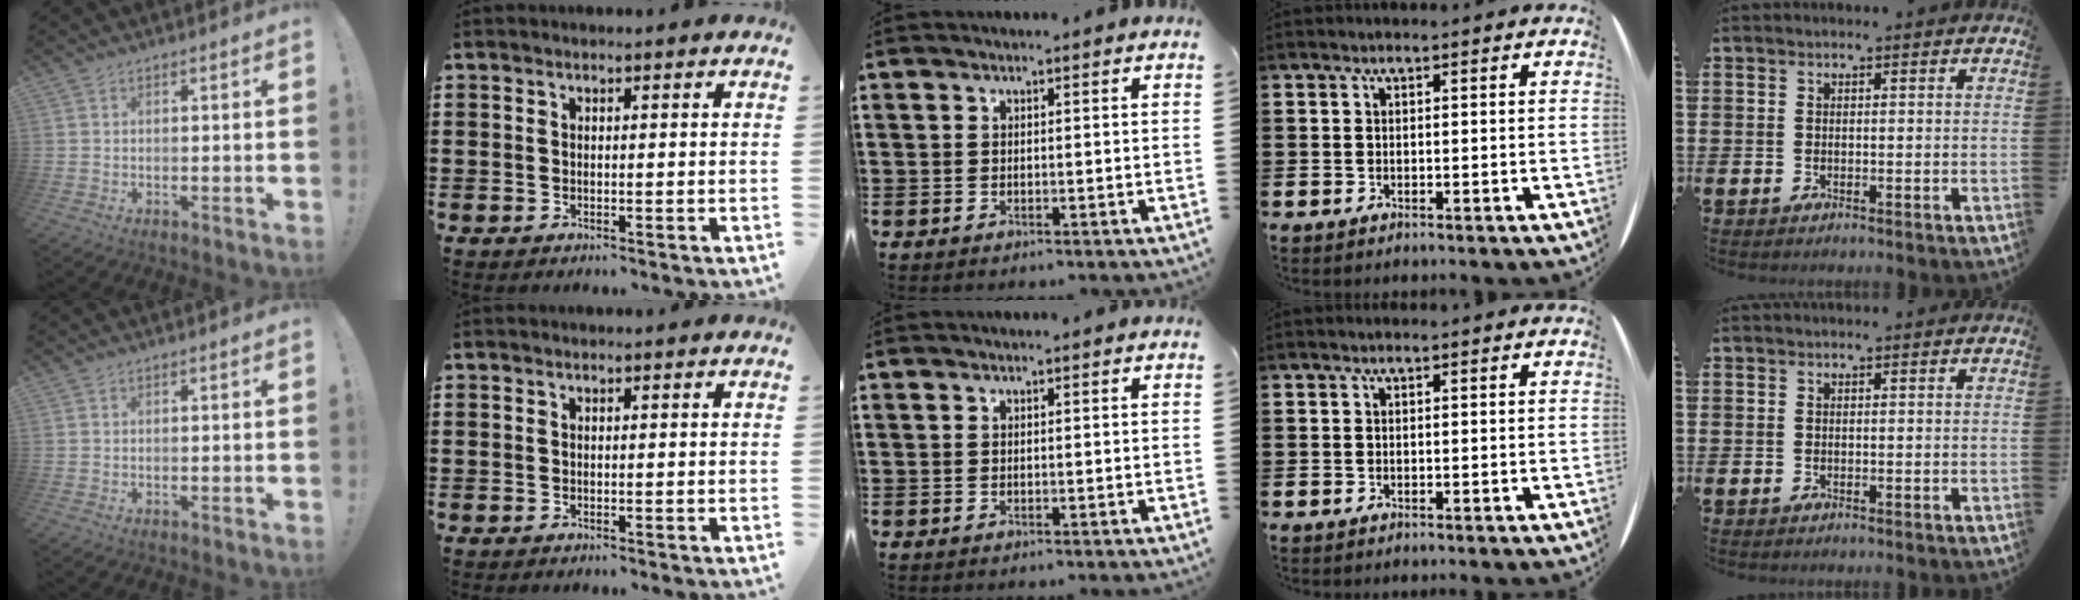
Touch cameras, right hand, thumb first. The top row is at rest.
{}